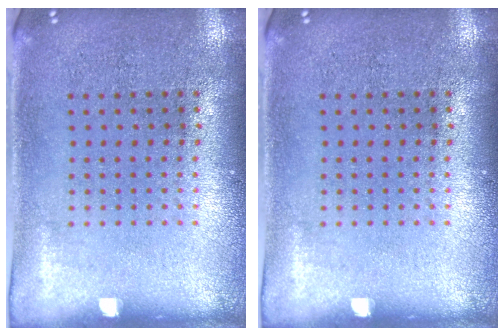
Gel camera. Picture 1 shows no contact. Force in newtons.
{"total": 0.0}